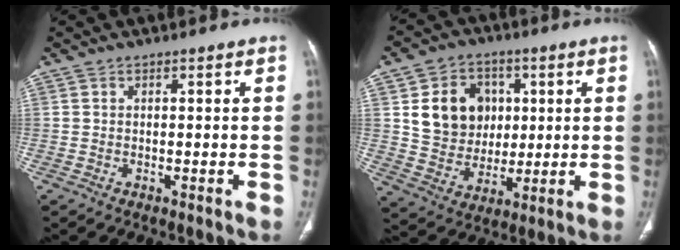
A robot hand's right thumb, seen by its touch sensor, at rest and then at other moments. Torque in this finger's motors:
{"motor_torque": [1.70, 1.69, 0.10, -0.08, 0.08]}